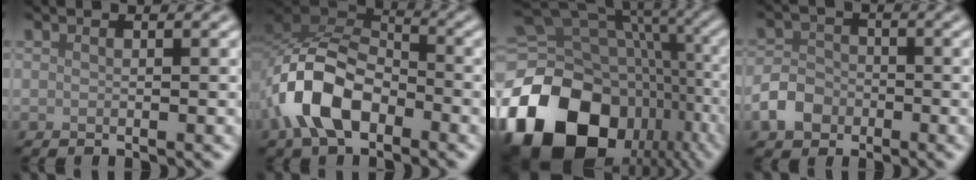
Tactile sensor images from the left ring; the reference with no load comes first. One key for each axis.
{"total": 7.6, "fx": -3.5, "fy": 4.4, "fz": 5.1, "tx": -0.098, "ty": 0.009, "tz": -0.079}
{"total": 21.0, "fx": -8.4, "fy": 15.3, "fz": 11.8, "tx": -0.232, "ty": -0.019, "tz": -0.117}
{"total": 3.3, "fx": -1.7, "fy": 2.6, "fz": 1.4, "tx": -0.028, "ty": 0.001, "tz": -0.036}